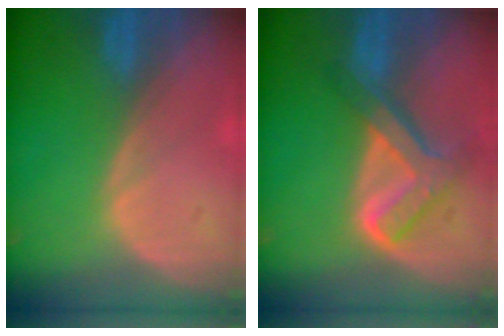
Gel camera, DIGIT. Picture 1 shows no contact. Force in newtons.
{"total": 8.0, "press": 6.7, "slide": 4.3}